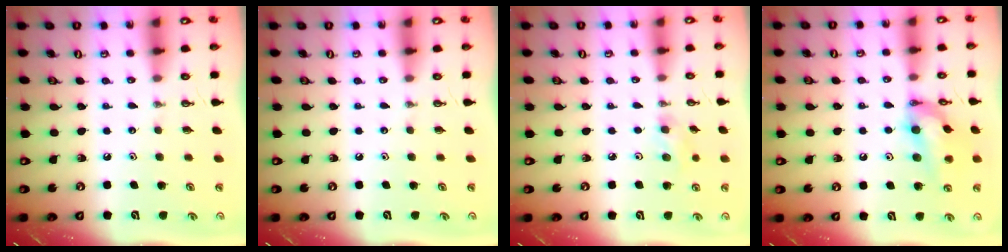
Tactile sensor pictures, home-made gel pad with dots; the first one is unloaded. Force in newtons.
{"total": 0.0}
{"total": 7.5, "press": 6.4, "slide": 4.0}
{"total": 14.7, "press": 13.7, "slide": 5.1}